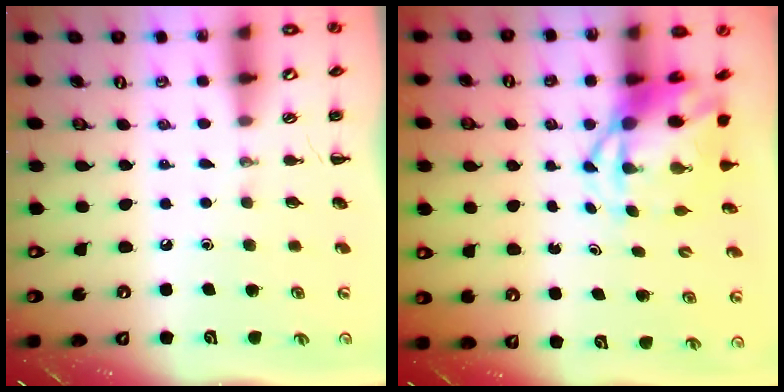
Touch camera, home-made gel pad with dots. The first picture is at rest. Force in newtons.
{"total": 7.2, "press": 6.9, "slide": 2.1}